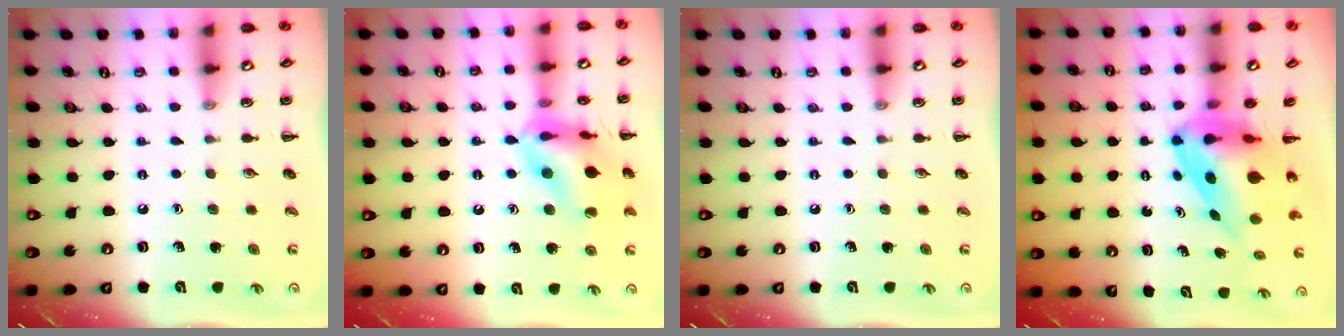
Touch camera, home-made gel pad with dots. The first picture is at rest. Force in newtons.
{"total": 16.9, "press": 16.8, "slide": 2.3}
{"total": 0.0}
{"total": 9.0, "press": 8.7, "slide": 2.0}